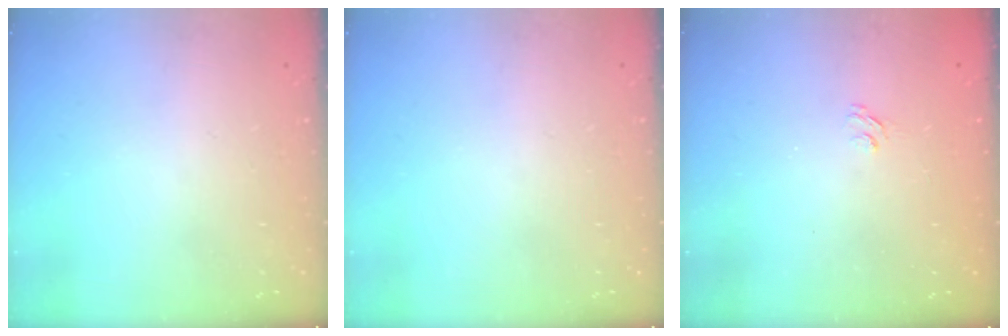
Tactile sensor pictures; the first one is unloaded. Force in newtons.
{"total": 0.0}
{"total": 2.1, "press": 1.6, "slide": 1.2}